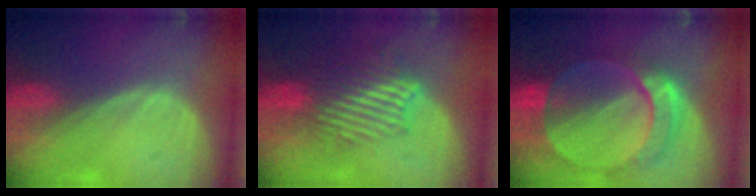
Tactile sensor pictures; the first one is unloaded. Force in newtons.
{"total": 9.4, "press": 8.3, "slide": 4.3}
{"total": 9.7, "press": 8.4, "slide": 4.9}